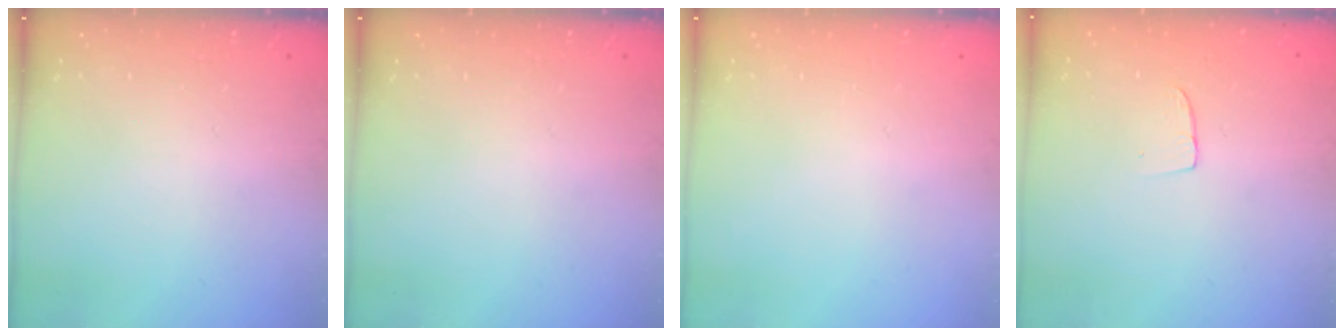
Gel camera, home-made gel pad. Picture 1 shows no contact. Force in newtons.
{"total": 0.0}
{"total": 0.0}
{"total": 2.9, "press": 2.9, "slide": 0.2}